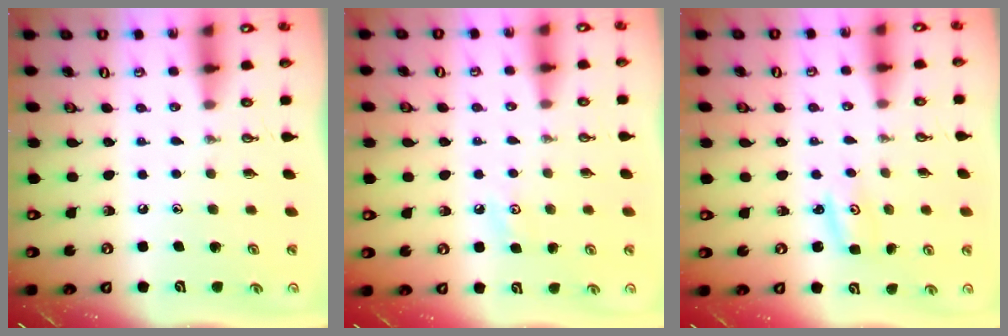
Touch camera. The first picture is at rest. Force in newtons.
{"total": 3.9, "press": 3.9, "slide": 0.4}
{"total": 2.9, "press": 2.9, "slide": 0.3}